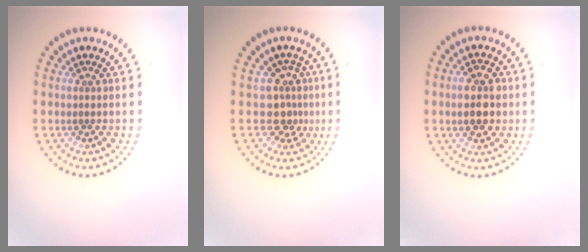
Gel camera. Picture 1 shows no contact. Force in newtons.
{"total": 2.8, "press": 2.0, "slide": 2.0}
{"total": 4.5, "press": 4.5, "slide": 0.2}